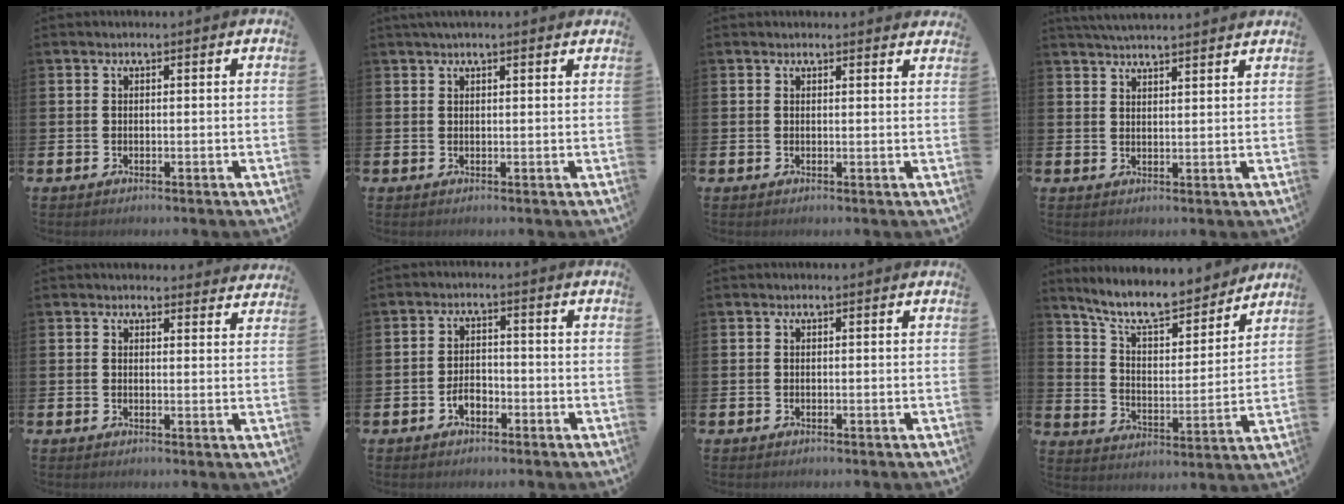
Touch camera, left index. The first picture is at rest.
{"total": 1.5, "force": [1.3, 0.1, 0.7], "torque": [-0.003, -0.001, 0.021]}
{"total": 1.0, "force": [1.0, 0.1, 0.0], "torque": [0.011, -0.004, 0.017]}
{"total": 3.8, "force": [3.7, -0.2, 0.4], "torque": [-0.013, -0.015, 0.068]}
{"total": 2.5, "force": [2.4, 0.6, -0.1], "torque": [0.009, -0.014, 0.042]}
{"total": 2.6, "force": [-1.4, 1.6, 1.5], "torque": [-0.028, 0.004, -0.031]}
{"total": 0.0}
{"total": 9.8, "force": [8.8, 2.2, 3.7], "torque": [-0.101, -0.059, 0.153]}